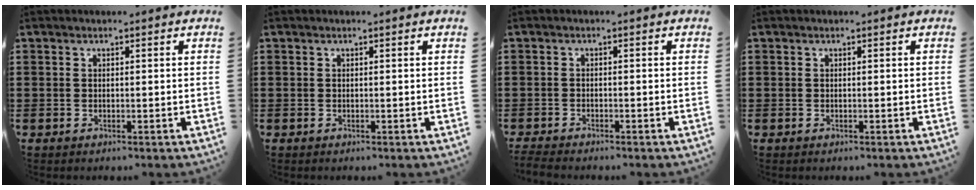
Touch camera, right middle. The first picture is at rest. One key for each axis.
{"total": 0.0}
{"total": 1.5, "fx": -1.5, "fy": -0.1, "fz": 0.4, "tx": -0.017, "ty": -0.005, "tz": -0.031}
{"total": 0.0}